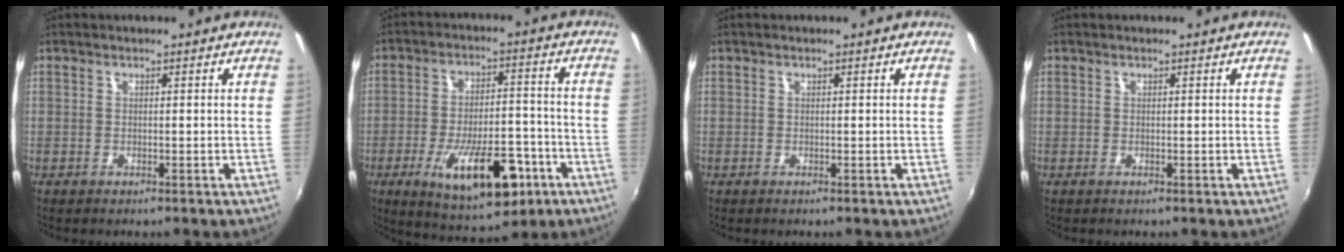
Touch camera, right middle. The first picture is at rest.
{"total": 15.9, "force": [-7.4, 6.1, 12.7], "torque": [-0.222, -0.010, -0.100]}
{"total": 0.0}
{"total": 0.0}